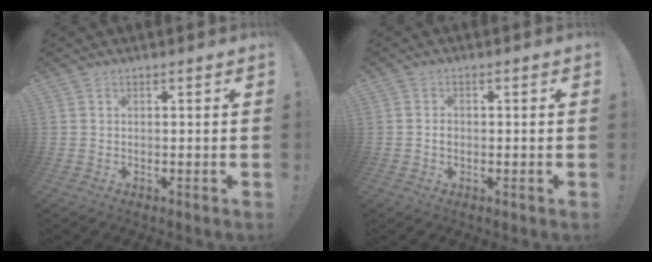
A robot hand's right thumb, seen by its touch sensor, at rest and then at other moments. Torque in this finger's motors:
{"motor_torque": [-0.09, 0.00, -0.08, 0.09, -0.03]}